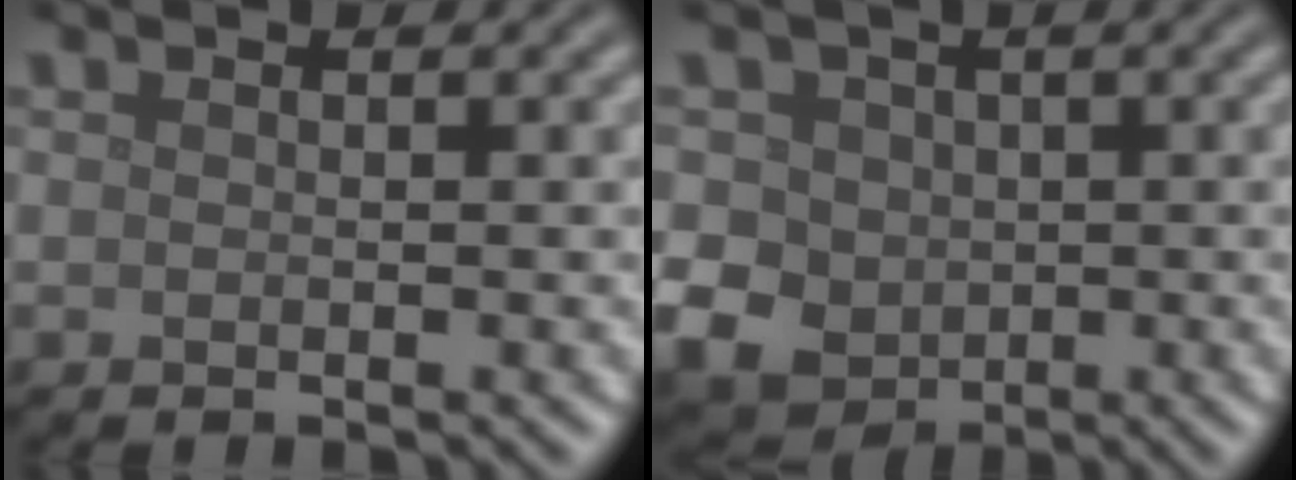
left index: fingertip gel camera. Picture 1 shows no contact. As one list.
[{"total": 9.8, "force": [-0.8, 8.8, 4.2], "torque": [-0.077, 0.008, -0.051]}]